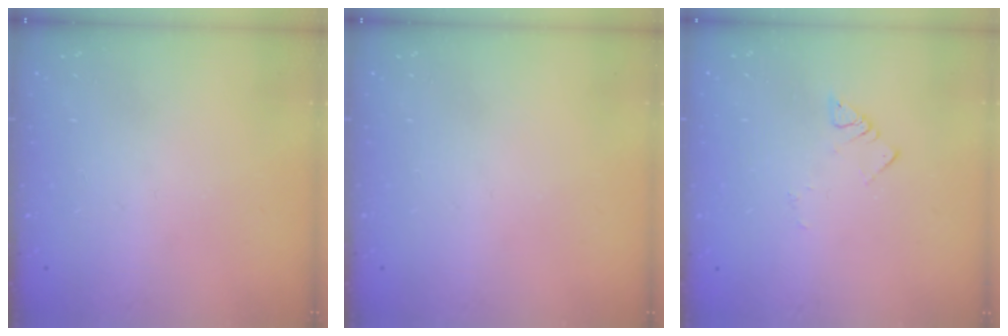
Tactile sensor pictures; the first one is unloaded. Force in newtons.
{"total": 0.0}
{"total": 2.6, "press": 2.6, "slide": 0.3}